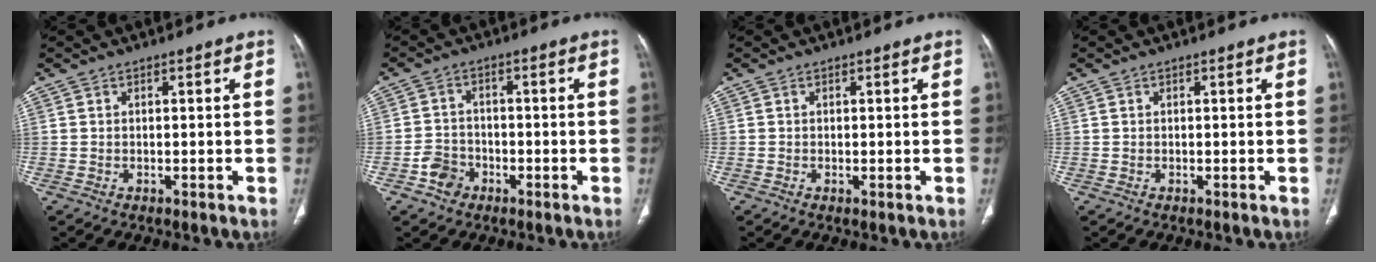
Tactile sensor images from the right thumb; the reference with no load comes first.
{"total": 4.3, "force": [-2.2, 3.4, 1.3], "torque": [-0.009, 0.021, -0.040]}
{"total": 0.0}
{"total": 0.0}